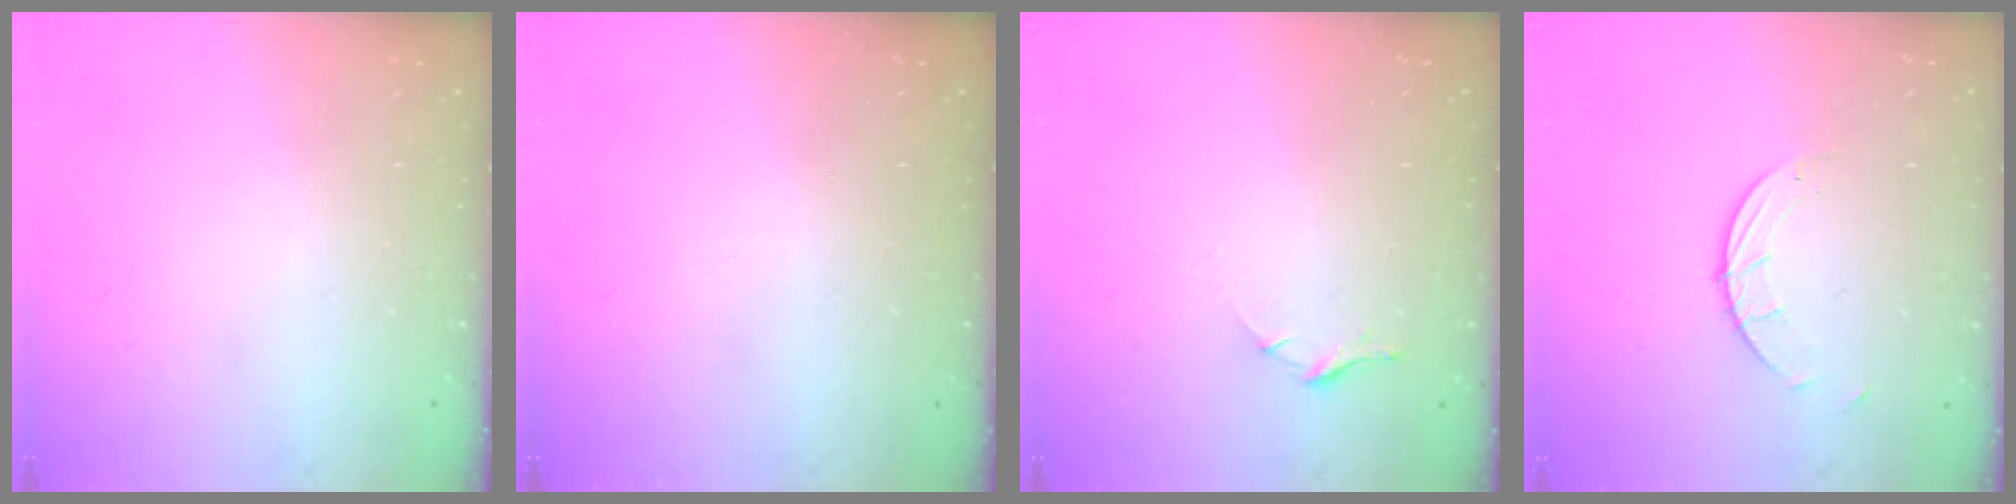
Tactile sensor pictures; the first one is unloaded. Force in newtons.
{"total": 0.0}
{"total": 5.7, "press": 5.6, "slide": 0.6}
{"total": 1.9, "press": 1.9, "slide": 0.1}